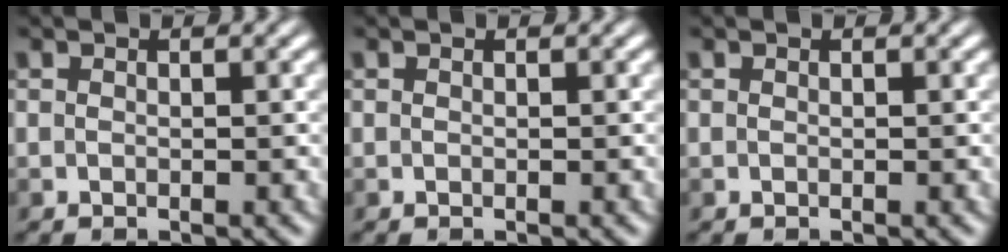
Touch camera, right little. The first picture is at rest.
{"total": 0.0}
{"total": 0.0}